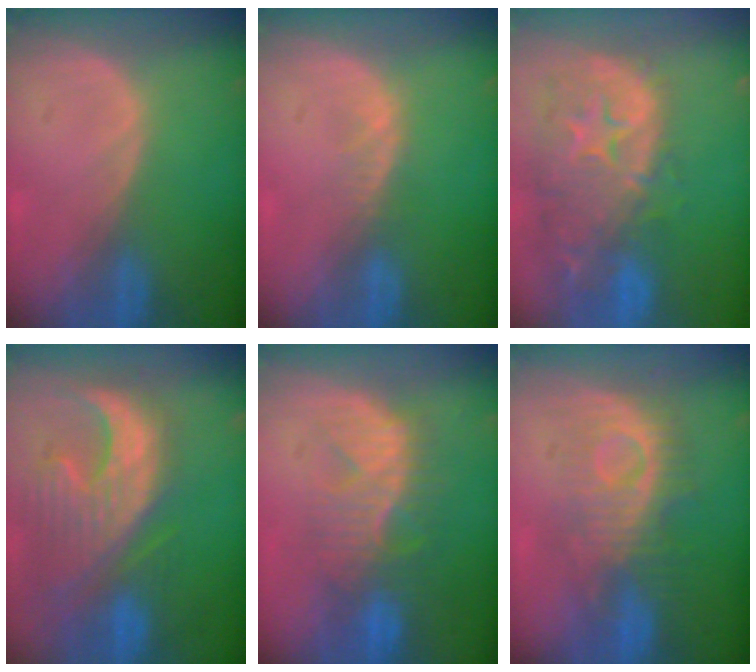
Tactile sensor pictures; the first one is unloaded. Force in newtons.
{"total": 1.5, "press": 1.5, "slide": 0.2}
{"total": 14.1, "press": 11.4, "slide": 8.3}
{"total": 12.8, "press": 11.1, "slide": 6.2}
{"total": 8.8, "press": 8.5, "slide": 2.2}
{"total": 8.8, "press": 8.7, "slide": 1.1}